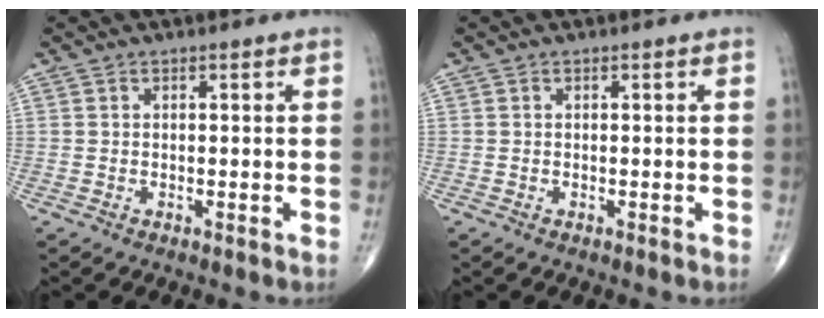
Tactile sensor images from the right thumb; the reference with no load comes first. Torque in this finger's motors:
{"motor_torque": [2.31, 1.45, 0.00, -0.23, 0.01]}